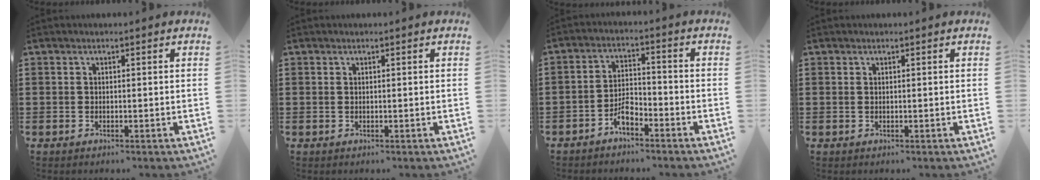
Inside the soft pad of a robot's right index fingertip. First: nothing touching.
{"total": 0.0}
{"total": 3.9, "force": [-3.0, 1.5, 2.0], "torque": [-0.044, 0.009, -0.061]}
{"total": 0.0}